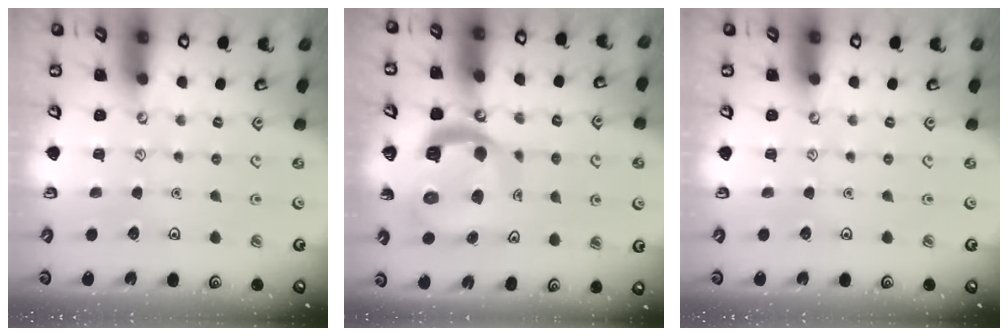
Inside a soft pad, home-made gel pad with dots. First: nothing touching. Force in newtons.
{"total": 12.9, "press": 12.8, "slide": 1.6}
{"total": 0.0}